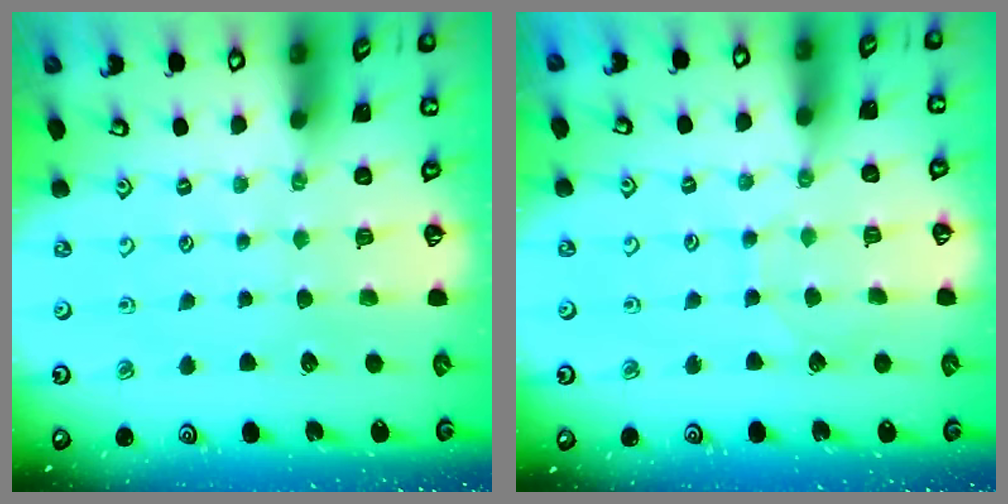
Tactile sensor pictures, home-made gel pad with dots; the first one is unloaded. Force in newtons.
{"total": 4.9, "press": 4.9, "slide": 0.2}